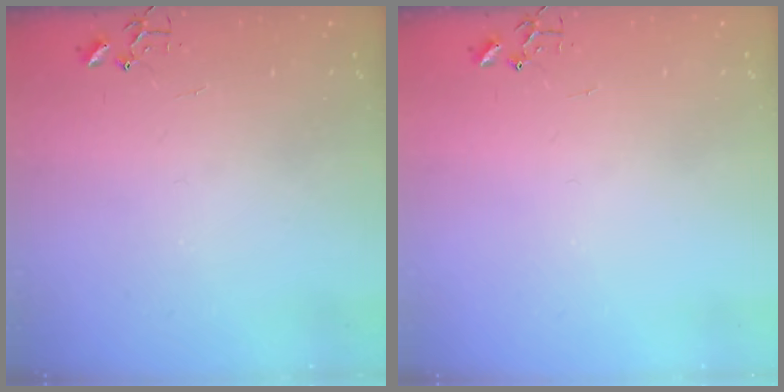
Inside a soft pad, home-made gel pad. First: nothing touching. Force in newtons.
{"total": 0.0}